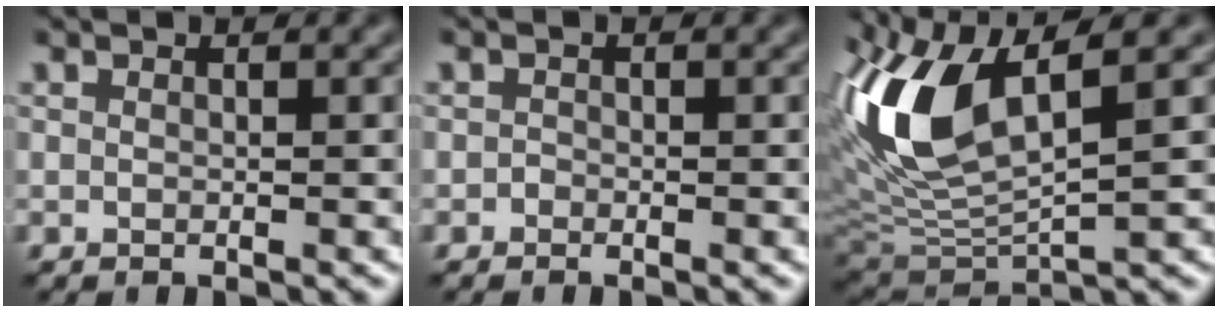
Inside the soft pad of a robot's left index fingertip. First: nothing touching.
{"total": 0.5, "force": [-0.4, 0.4, 0.1], "torque": [0.000, -0.002, -0.008]}
{"total": 10.1, "force": [3.1, 4.3, 8.6], "torque": [-0.193, 0.001, 0.061]}